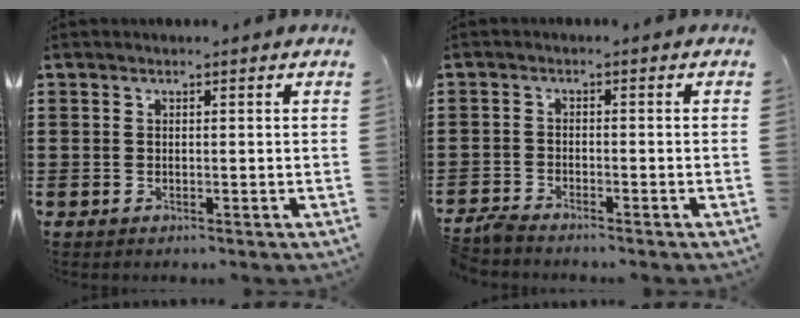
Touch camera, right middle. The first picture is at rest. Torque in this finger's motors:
{"motor_torque": [0.57, 0.28, 0.22, 0.10]}